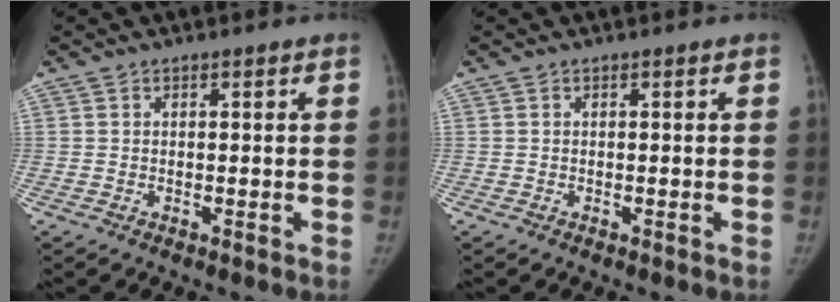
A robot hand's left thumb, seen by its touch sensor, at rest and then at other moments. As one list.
[{"total": 0.0}]